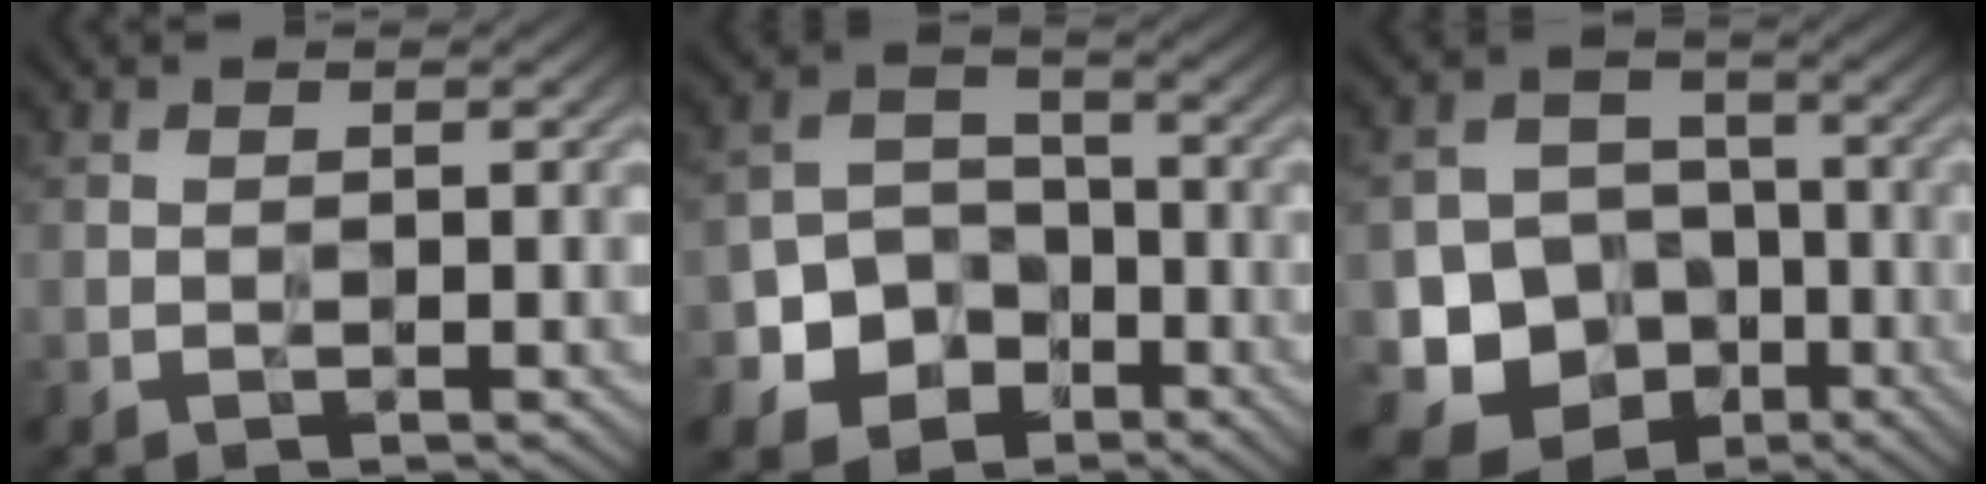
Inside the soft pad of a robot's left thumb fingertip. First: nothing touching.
{"total": 8.0, "force": [-3.7, 6.3, 3.3], "torque": [-0.073, -0.012, -0.077]}
{"total": 12.4, "force": [-4.7, 10.5, 4.7], "torque": [-0.109, -0.032, -0.105]}